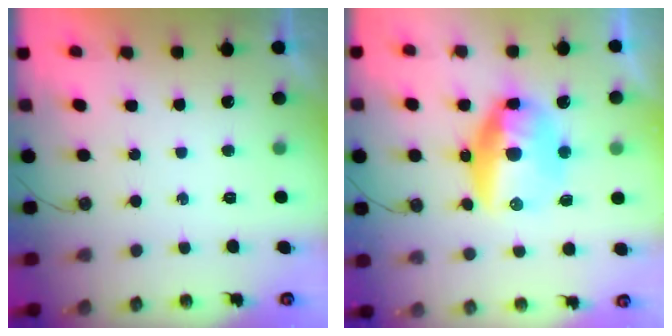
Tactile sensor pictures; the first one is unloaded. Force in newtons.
{"total": 18.1, "press": 16.0, "slide": 8.5}